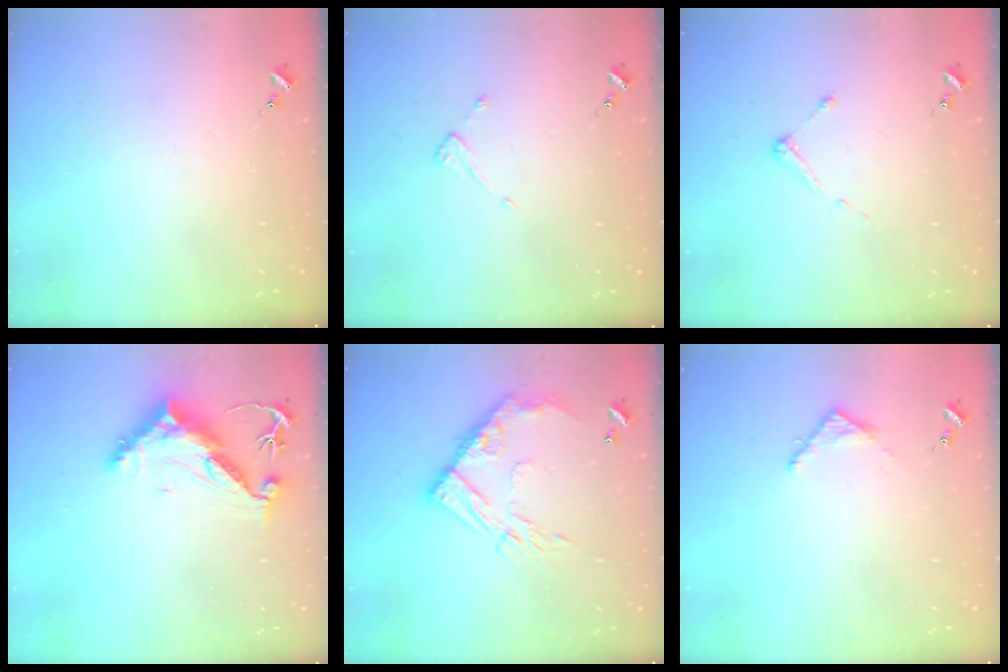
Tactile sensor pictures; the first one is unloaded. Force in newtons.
{"total": 3.6, "press": 3.6, "slide": 0.2}
{"total": 3.4, "press": 3.4, "slide": 0.4}
{"total": 11.7, "press": 11.7, "slide": 0.9}
{"total": 14.5, "press": 14.5, "slide": 1.1}
{"total": 3.5, "press": 3.5, "slide": 0.3}